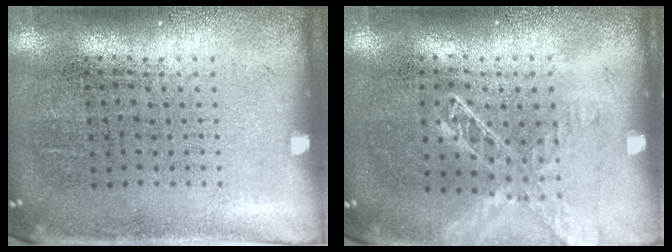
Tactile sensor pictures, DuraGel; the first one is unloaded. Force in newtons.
{"total": 1.4, "press": 1.3, "slide": 0.5}